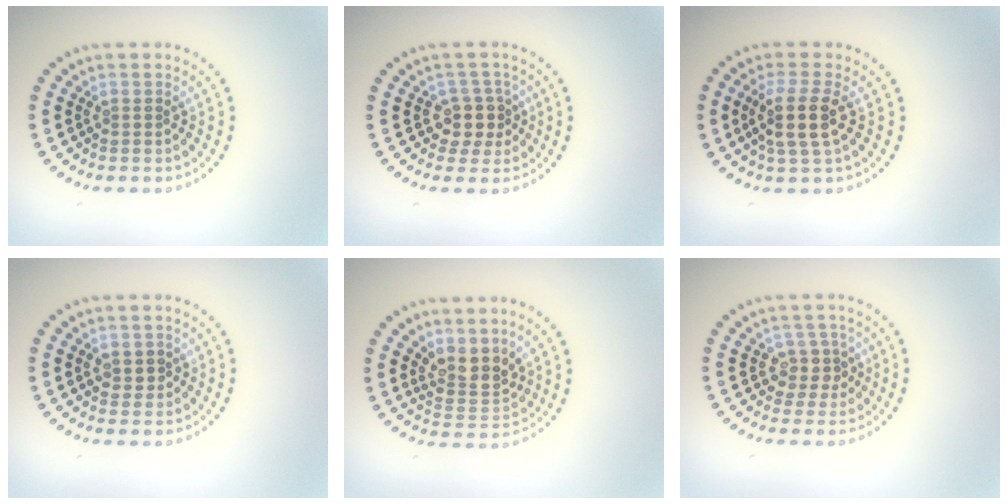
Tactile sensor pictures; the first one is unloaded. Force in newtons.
{"total": 2.6, "press": 2.2, "slide": 1.4}
{"total": 3.3, "press": 2.9, "slide": 1.6}
{"total": 1.2, "press": 1.2, "slide": 0.2}
{"total": 3.2, "press": 2.5, "slide": 1.9}
{"total": 2.2, "press": 1.8, "slide": 1.2}